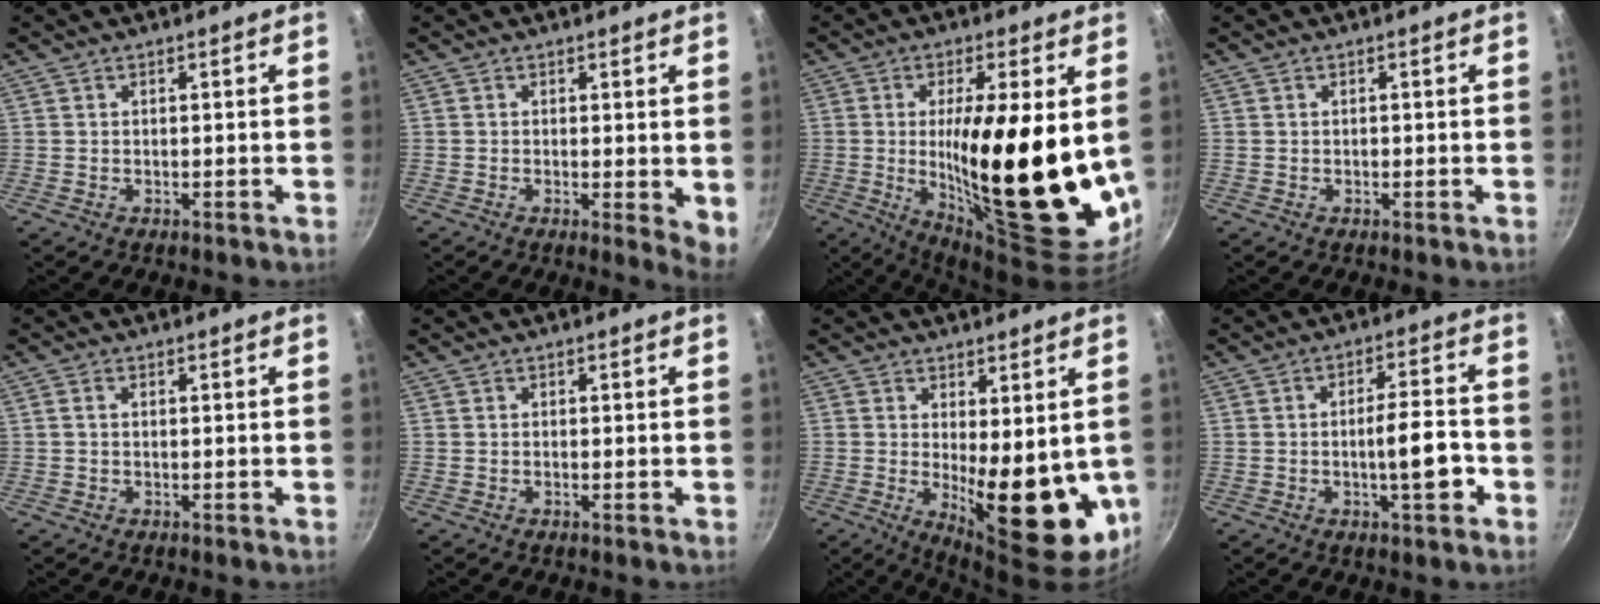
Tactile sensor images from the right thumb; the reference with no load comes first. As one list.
[{"total": 4.1, "force": [0.9, 1.6, 3.7], "torque": [-0.047, -0.006, 0.009]}, {"total": 24.0, "force": [1.0, 6.6, 23.0], "torque": [-0.345, -0.036, 0.021]}, {"total": 1.5, "force": [-1.3, -0.7, 0.1], "torque": [-0.031, 0.014, -0.028]}, {"total": 0.7, "force": [0.0, 0.4, 0.5], "torque": [-0.012, 0.005, -0.003]}, {"total": 0.0}, {"total": 14.7, "force": [-0.2, 5.8, 13.4], "torque": [-0.160, -0.024, 0.014]}, {"total": 8.1, "force": [-2.6, 2.1, 7.4], "torque": [-0.097, 0.023, -0.041]}]